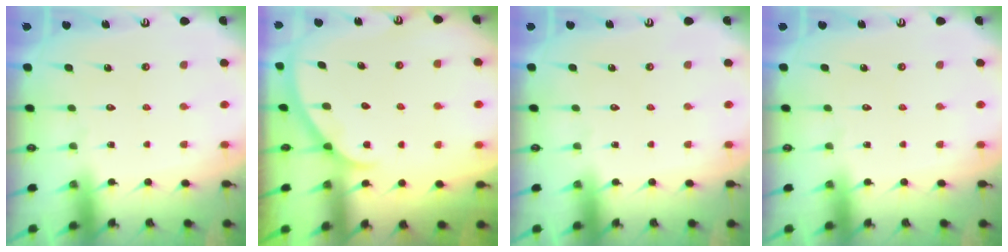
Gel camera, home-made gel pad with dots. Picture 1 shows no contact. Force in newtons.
{"total": 1.9, "press": 1.9, "slide": 0.2}
{"total": 0.0}
{"total": 0.0}